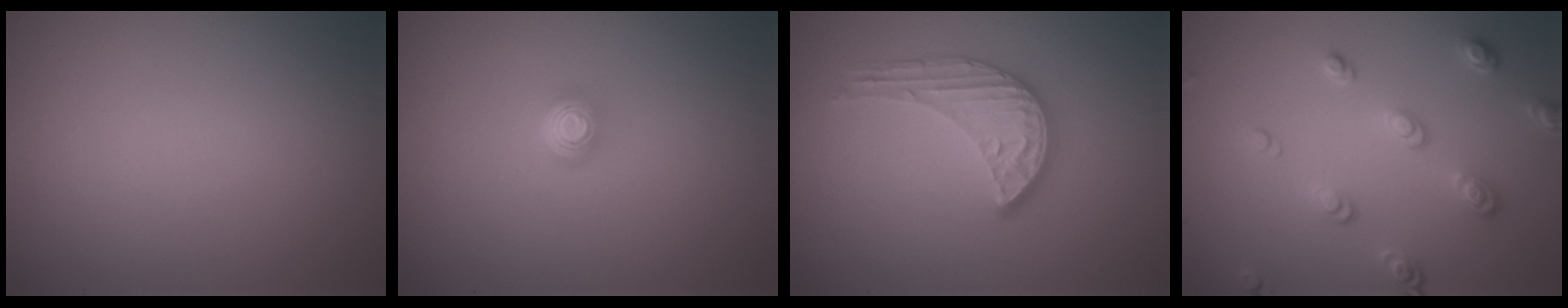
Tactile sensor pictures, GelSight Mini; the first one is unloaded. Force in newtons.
{"total": 2.1, "press": 1.4, "slide": 1.6}
{"total": 3.5, "press": 3.4, "slide": 1.1}
{"total": 3.5, "press": 2.6, "slide": 2.3}